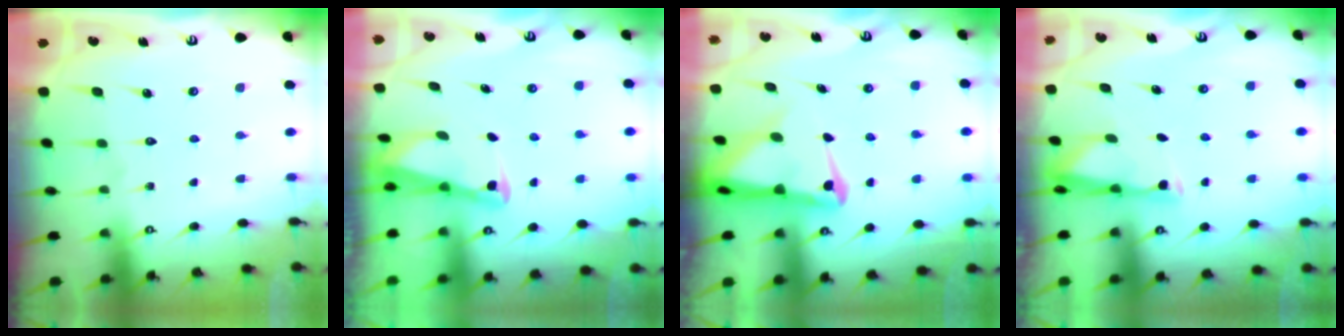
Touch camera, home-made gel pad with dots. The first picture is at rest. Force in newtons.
{"total": 3.1, "press": 3.0, "slide": 0.4}
{"total": 4.8, "press": 4.6, "slide": 1.2}
{"total": 2.9, "press": 2.9, "slide": 0.6}